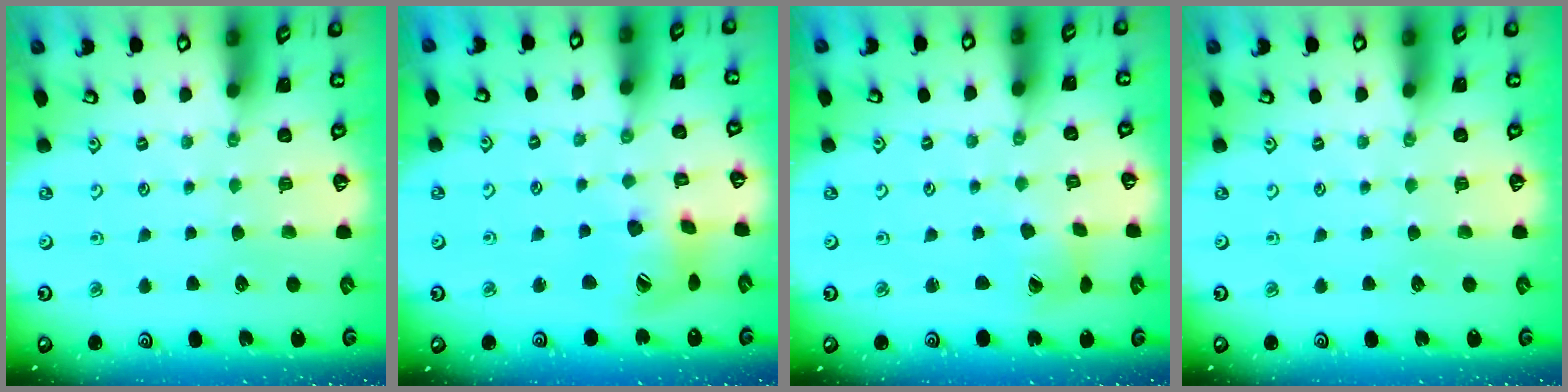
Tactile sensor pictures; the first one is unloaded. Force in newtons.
{"total": 13.6, "press": 13.6, "slide": 1.3}
{"total": 2.4, "press": 2.4, "slide": 0.3}
{"total": 0.0}